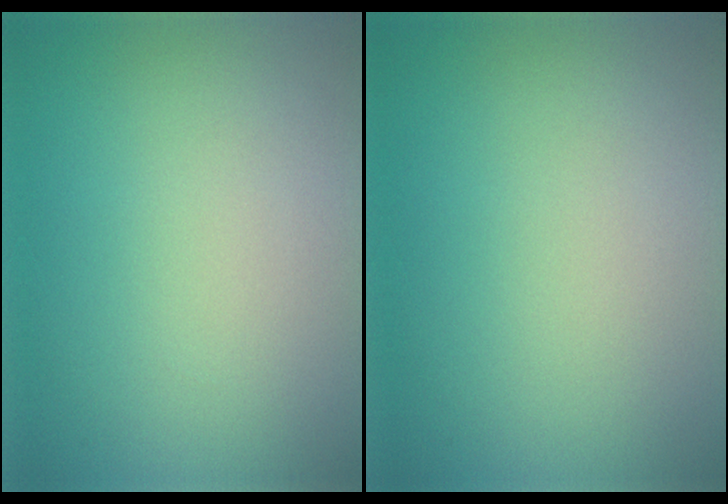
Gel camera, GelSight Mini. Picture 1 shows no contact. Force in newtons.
{"total": 0.0}